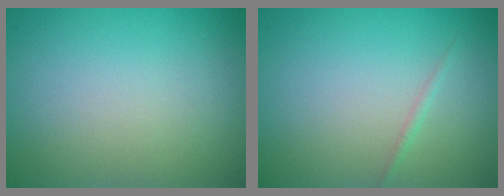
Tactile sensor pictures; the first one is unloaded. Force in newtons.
{"total": 0.6, "press": 0.6, "slide": 0.1}